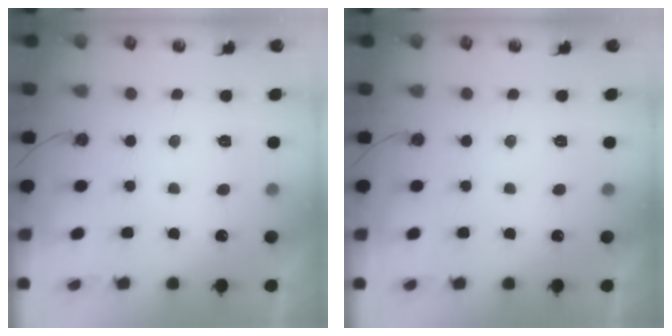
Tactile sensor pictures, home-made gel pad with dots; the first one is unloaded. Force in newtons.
{"total": 0.0}